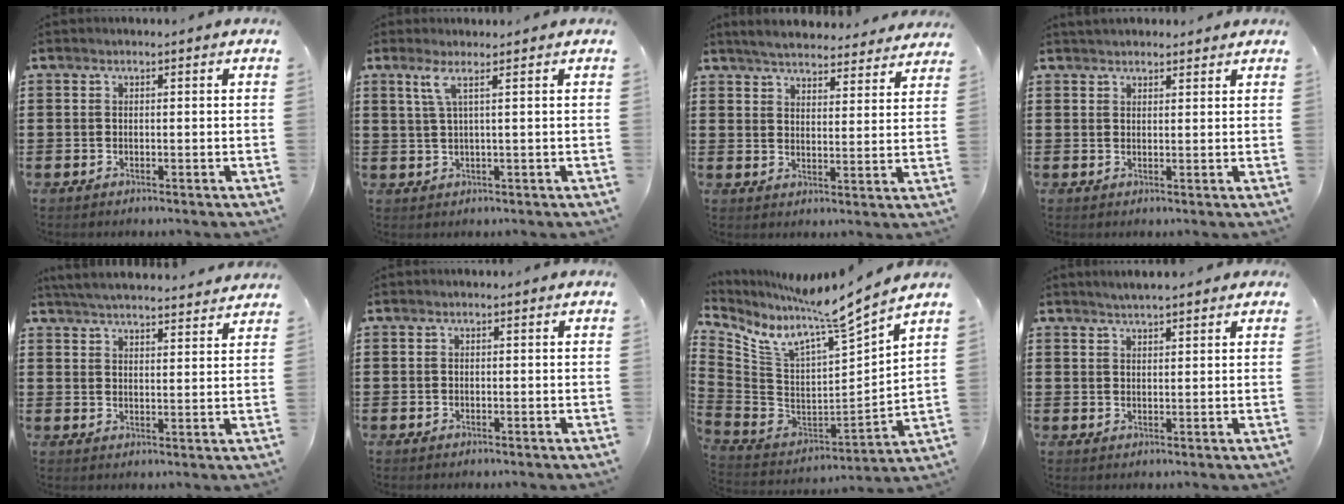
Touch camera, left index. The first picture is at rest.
{"total": 2.6, "force": [1.2, -0.3, 2.3], "torque": [-0.051, -0.005, 0.020]}
{"total": 5.0, "force": [4.9, 0.2, 0.9], "torque": [-0.037, -0.024, 0.086]}
{"total": 2.0, "force": [2.0, 0.4, 0.2], "torque": [-0.009, 0.003, 0.038]}
{"total": 4.6, "force": [4.5, -0.4, 0.8], "torque": [-0.030, -0.022, 0.082]}
{"total": 0.0}
{"total": 7.5, "force": [6.5, 0.0, 3.9], "torque": [-0.108, -0.074, 0.098]}
{"total": 2.3, "force": [2.2, 0.3, 0.6], "torque": [-0.018, 0.002, 0.041]}